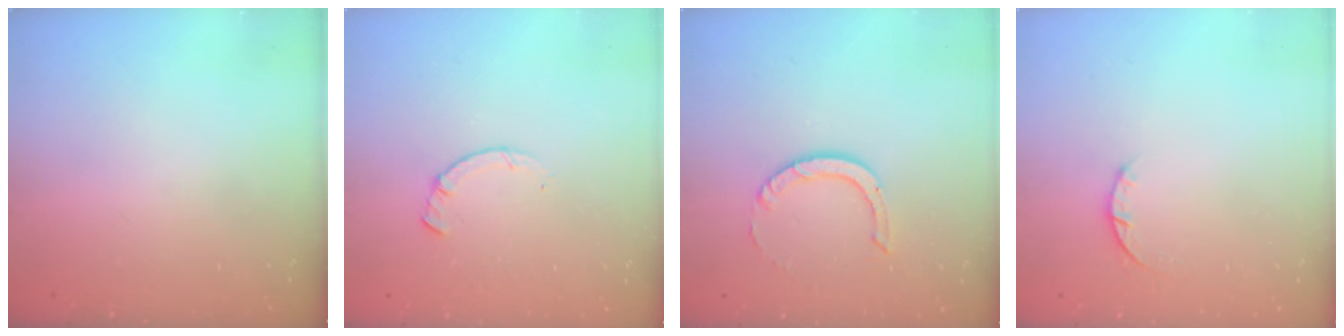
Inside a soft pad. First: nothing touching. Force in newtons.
{"total": 1.4, "press": 1.4, "slide": 0.2}
{"total": 5.3, "press": 5.3, "slide": 0.1}
{"total": 1.2, "press": 1.2, "slide": 0.3}